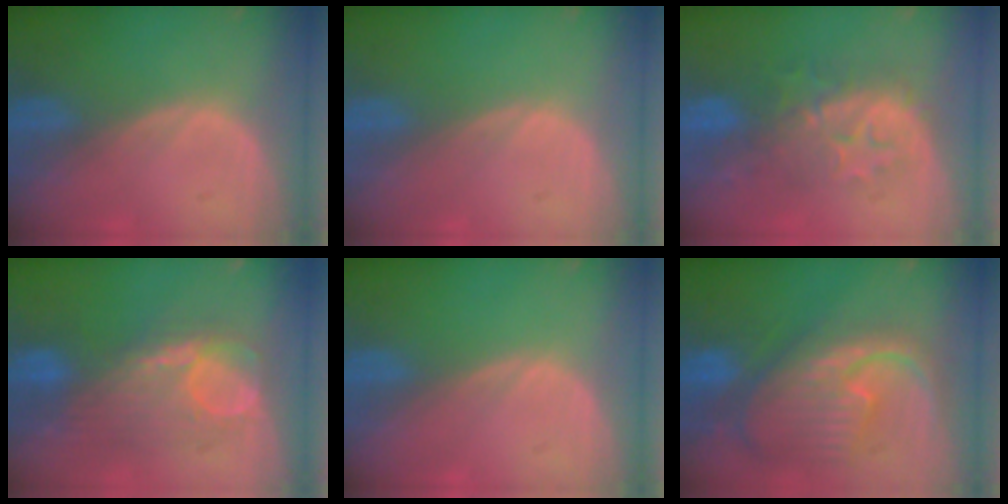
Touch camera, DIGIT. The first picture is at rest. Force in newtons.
{"total": 0.0}
{"total": 8.5, "press": 8.4, "slide": 1.3}
{"total": 8.3, "press": 8.3, "slide": 0.2}
{"total": 0.0}
{"total": 12.3, "press": 10.7, "slide": 6.1}